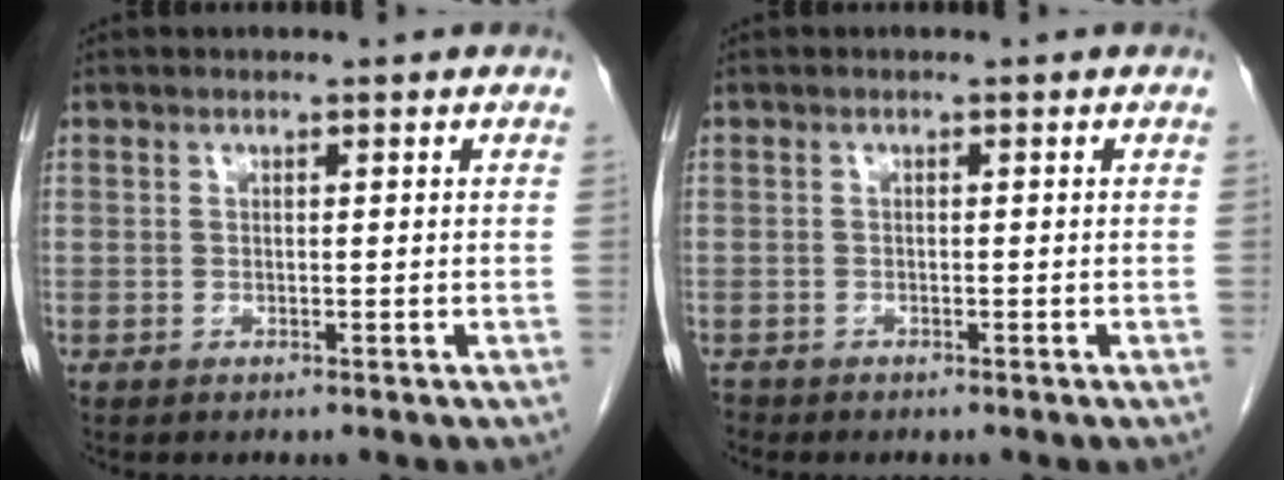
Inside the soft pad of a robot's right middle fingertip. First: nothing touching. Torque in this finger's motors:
{"motor_torque": [0.45, -1.12, -0.01, 0.01]}